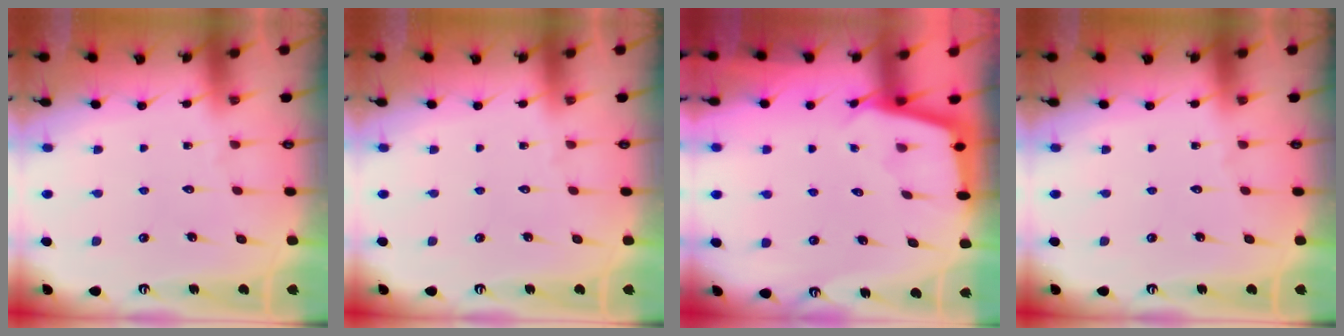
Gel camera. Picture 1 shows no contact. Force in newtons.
{"total": 0.0}
{"total": 2.5, "press": 2.5, "slide": 0.2}
{"total": 0.0}